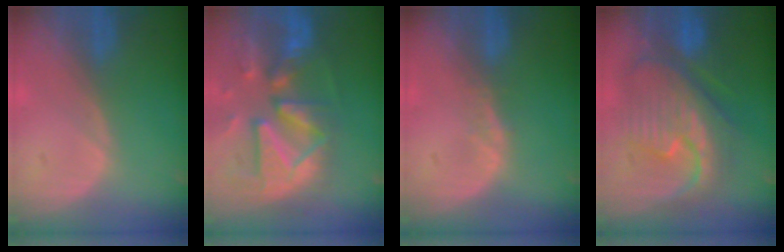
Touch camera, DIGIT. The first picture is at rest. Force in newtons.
{"total": 13.1, "press": 11.4, "slide": 6.6}
{"total": 1.1, "press": 1.1, "slide": 0.1}
{"total": 12.0, "press": 11.9, "slide": 1.4}